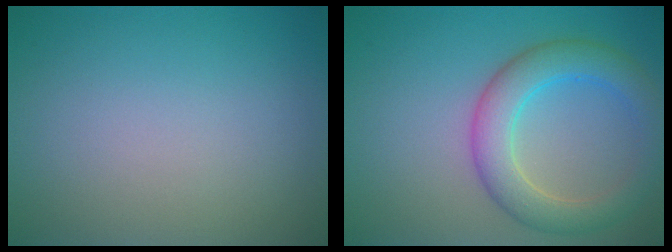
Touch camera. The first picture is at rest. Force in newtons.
{"total": 5.2, "press": 5.2, "slide": 0.1}